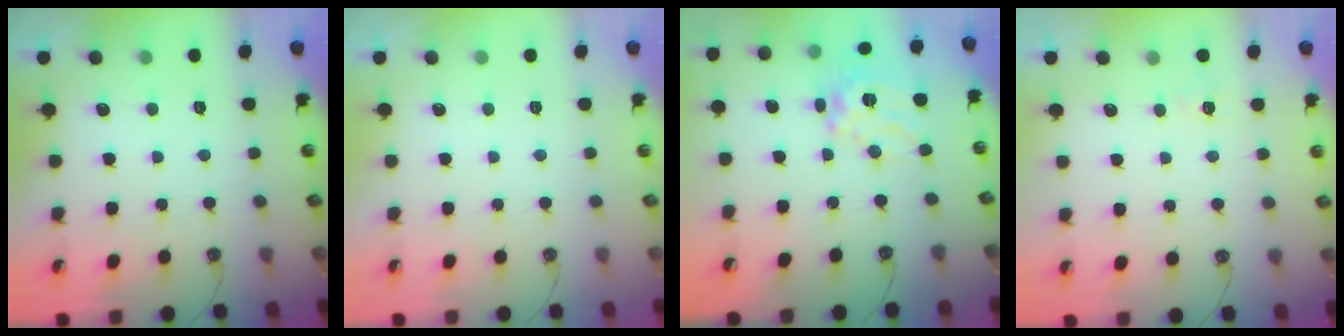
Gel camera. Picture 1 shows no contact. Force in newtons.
{"total": 0.0}
{"total": 13.2, "press": 13.2, "slide": 1.3}
{"total": 3.3, "press": 3.2, "slide": 0.5}